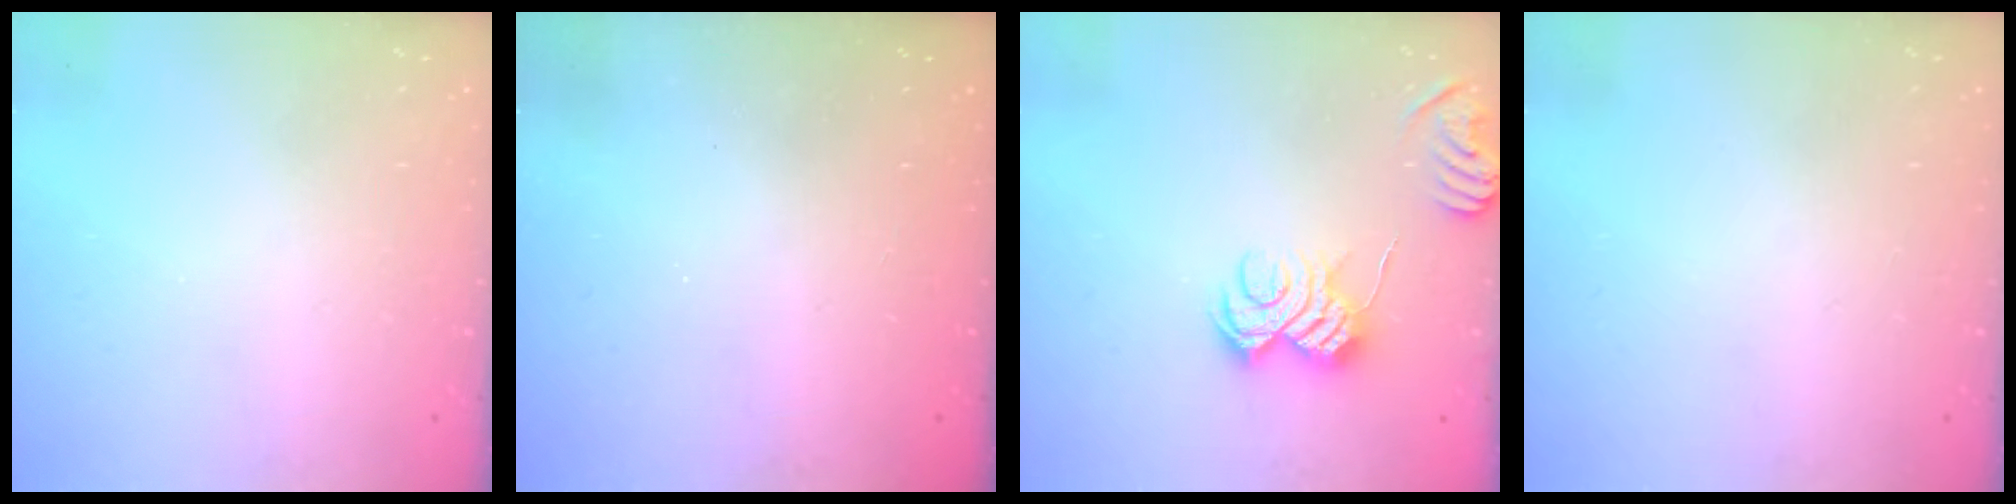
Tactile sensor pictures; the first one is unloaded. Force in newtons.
{"total": 2.3, "press": 2.2, "slide": 0.8}
{"total": 10.3, "press": 10.3, "slide": 0.7}
{"total": 0.0}